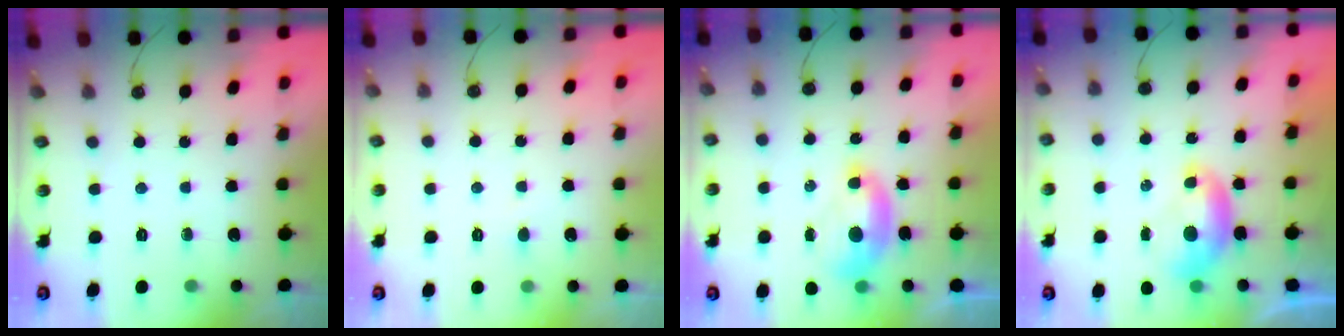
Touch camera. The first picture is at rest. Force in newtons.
{"total": 0.0}
{"total": 1.5, "press": 1.4, "slide": 0.6}
{"total": 0.0}